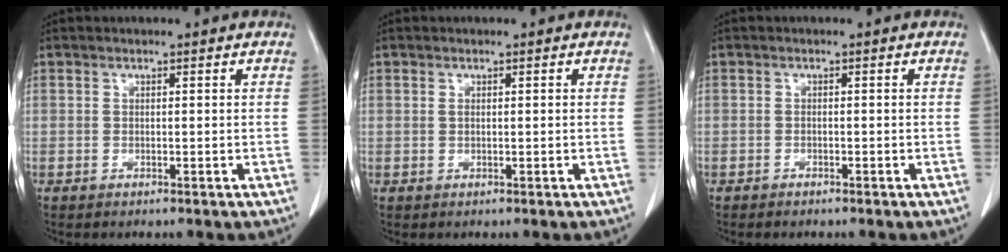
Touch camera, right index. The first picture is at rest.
{"total": 0.7, "force": [0.1, 0.4, 0.5], "torque": [-0.016, 0.004, 0.003]}
{"total": 1.4, "force": [-1.1, 0.6, 0.6], "torque": [-0.012, 0.000, -0.014]}